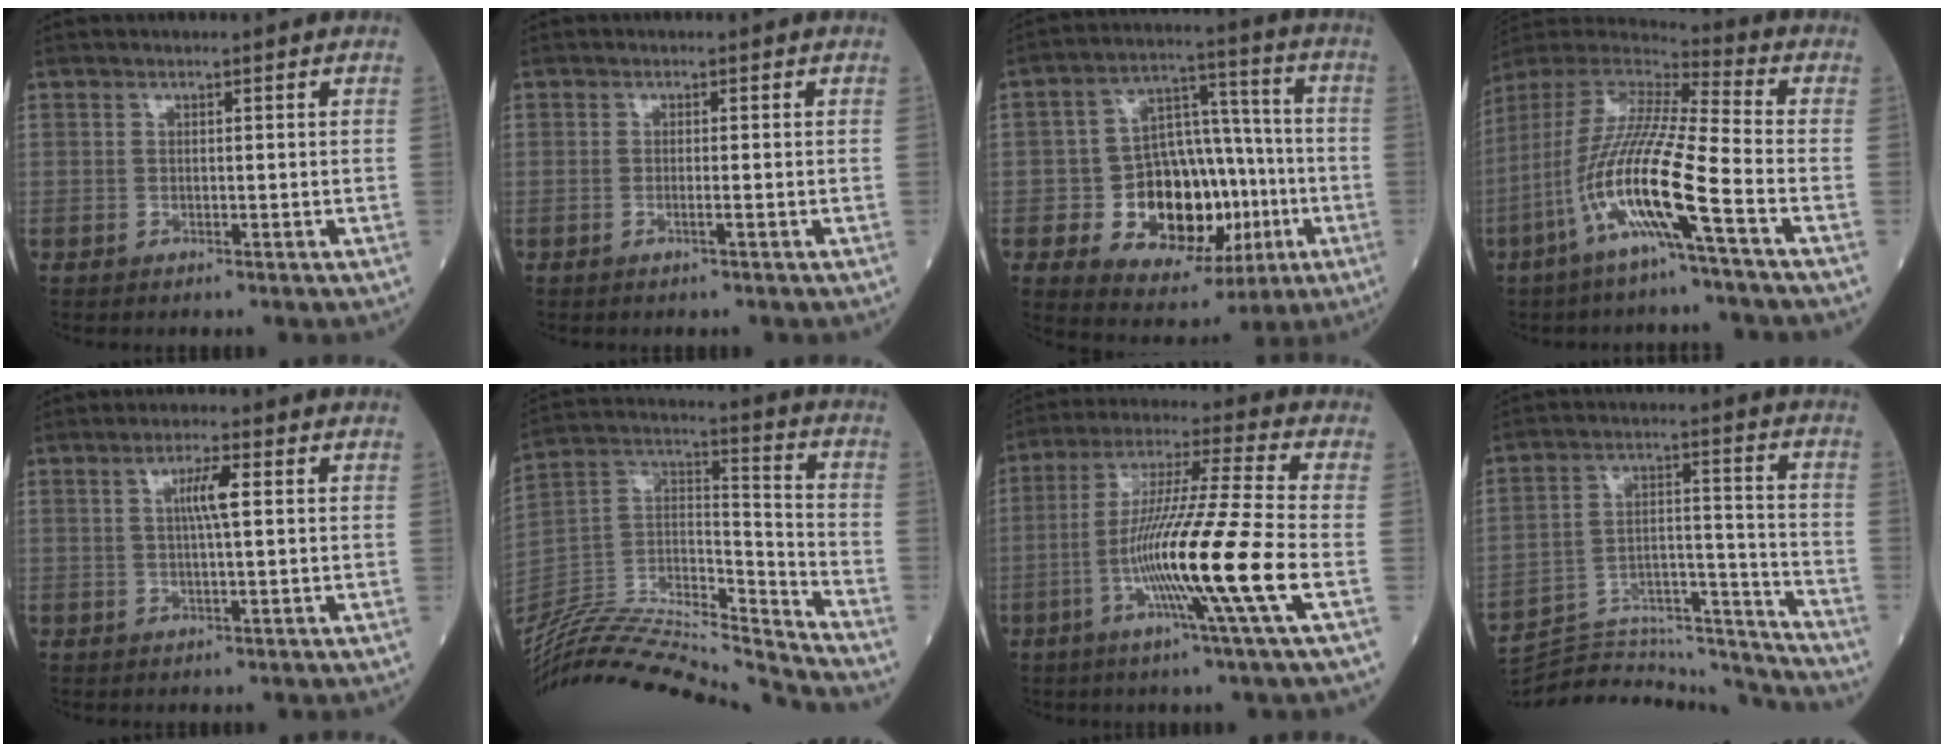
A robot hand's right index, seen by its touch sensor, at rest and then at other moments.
{"total": 0.7, "force": [-0.2, -0.2, 0.6], "torque": [-0.013, 0.001, -0.003]}
{"total": 15.8, "force": [-3.6, 10.1, 11.7], "torque": [-0.187, 0.030, -0.038]}
{"total": 15.5, "force": [-6.2, -0.1, 14.2], "torque": [-0.300, -0.014, -0.127]}
{"total": 3.9, "force": [0.8, 0.0, 3.8], "torque": [-0.070, 0.002, 0.013]}
{"total": 28.6, "force": [-27.0, 1.6, 9.1], "torque": [-0.182, -0.004, -0.445]}
{"total": 16.0, "force": [-4.7, -2.4, 15.1], "torque": [-0.280, -0.017, -0.095]}
{"total": 22.9, "force": [-22.3, 2.2, 4.9], "torque": [-0.091, 0.031, -0.331]}